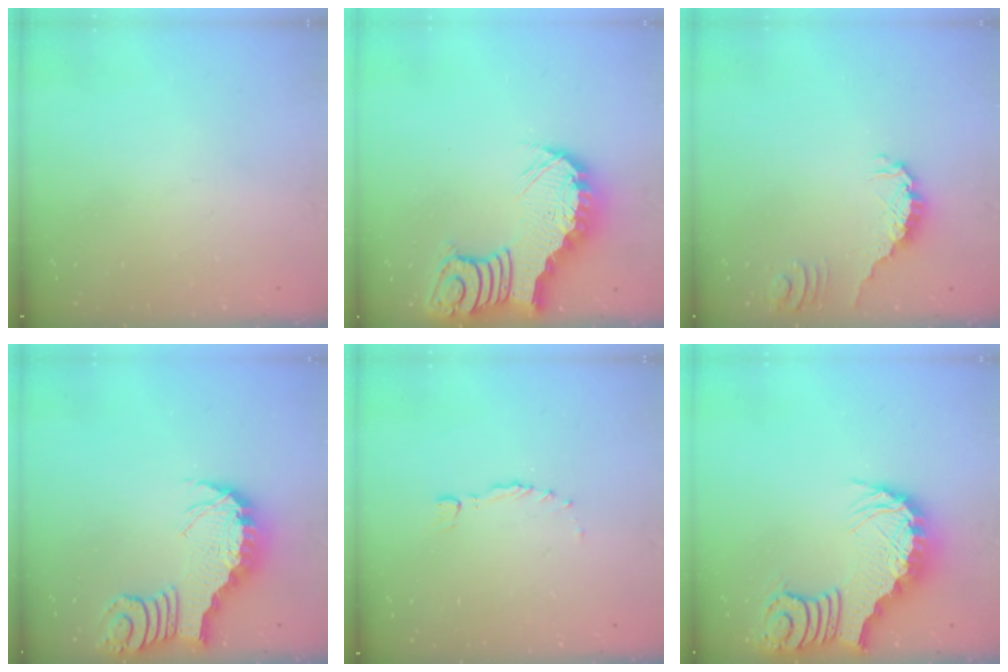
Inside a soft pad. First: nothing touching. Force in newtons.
{"total": 4.7, "press": 4.7, "slide": 0.6}
{"total": 0.6, "press": 0.6, "slide": 0.2}
{"total": 3.0, "press": 2.9, "slide": 0.6}
{"total": 0.0}
{"total": 3.8, "press": 3.7, "slide": 0.7}